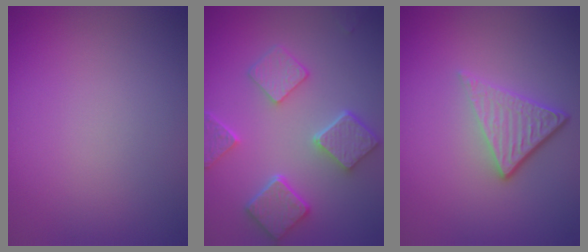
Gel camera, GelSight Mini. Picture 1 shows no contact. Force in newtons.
{"total": 5.4, "press": 4.3, "slide": 3.2}
{"total": 4.0, "press": 2.7, "slide": 2.9}